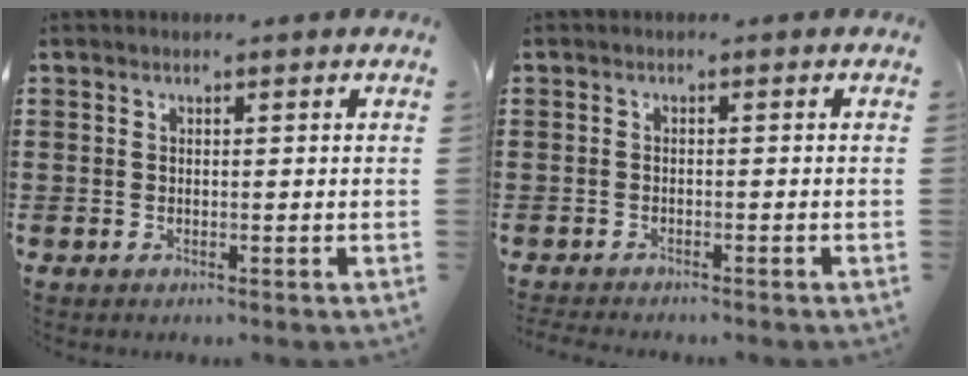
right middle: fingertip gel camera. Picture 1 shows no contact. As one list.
[{"total": 1.3, "force": [-1.3, 0.2, 0.1], "torque": [-0.005, 0.002, -0.027]}]